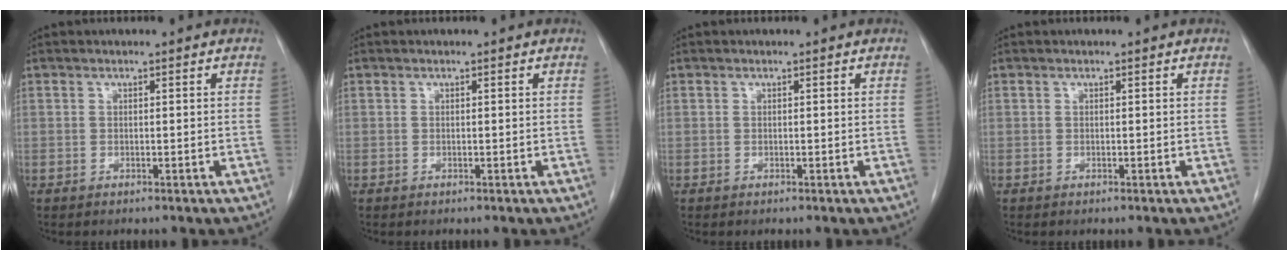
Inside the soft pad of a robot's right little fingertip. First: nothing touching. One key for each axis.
{"total": 0.0}
{"total": 0.0}
{"total": 0.0}